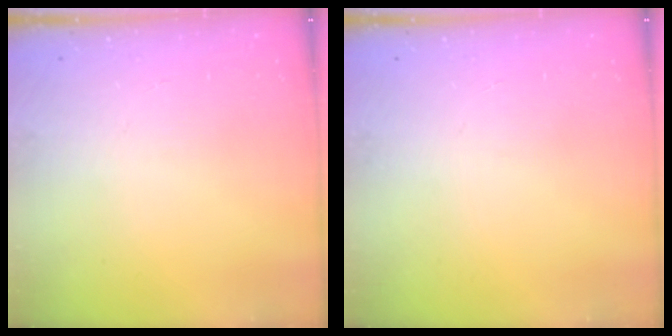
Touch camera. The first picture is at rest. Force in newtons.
{"total": 0.0}